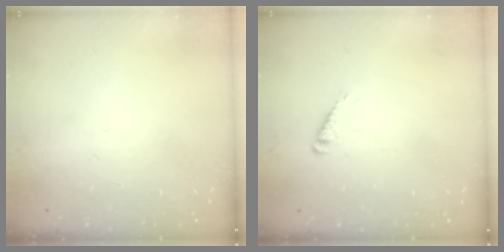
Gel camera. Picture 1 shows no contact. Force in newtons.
{"total": 2.7, "press": 2.7, "slide": 0.3}